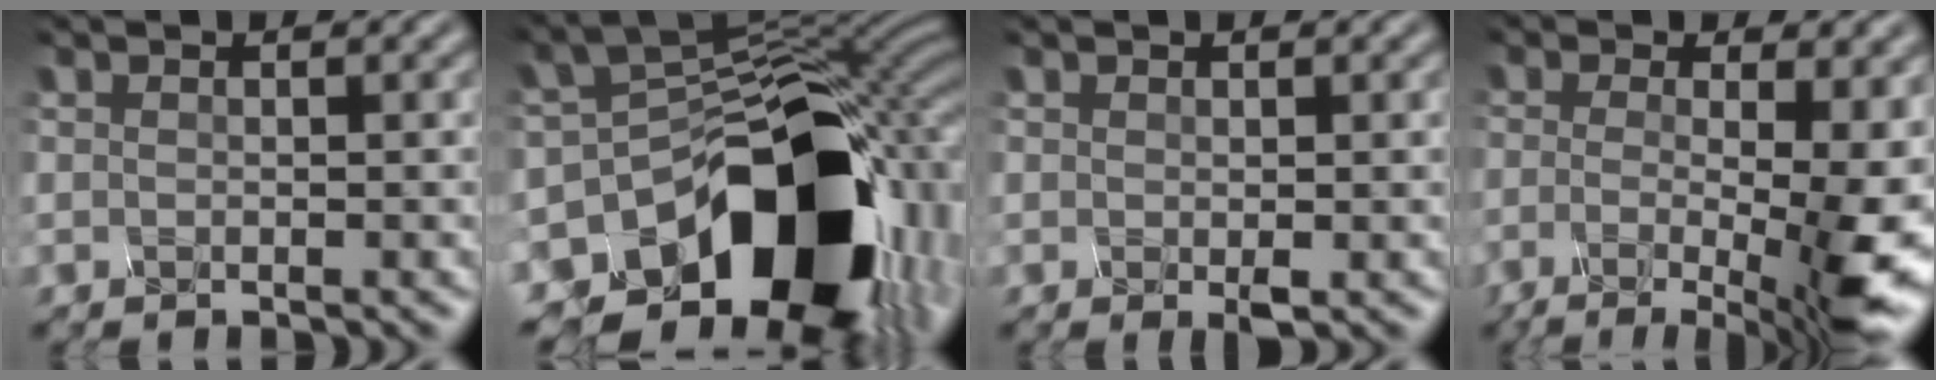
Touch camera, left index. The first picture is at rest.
{"total": 16.1, "force": [-8.3, 9.9, 9.6], "torque": [-0.133, -0.014, -0.113]}
{"total": 0.7, "force": [-0.4, -0.5, 0.1], "torque": [-0.022, -0.004, 0.017]}
{"total": 11.7, "force": [-2.2, 3.6, 10.9], "torque": [-0.135, 0.003, -0.019]}